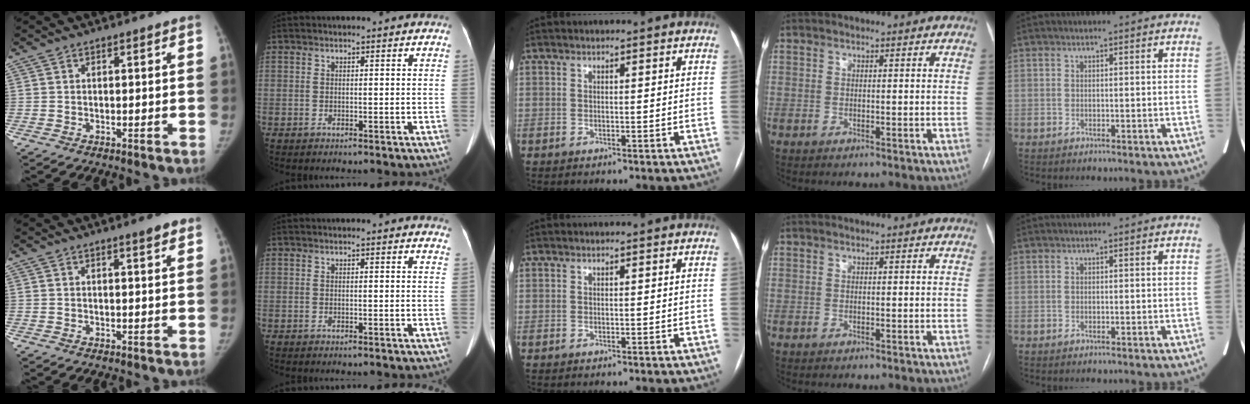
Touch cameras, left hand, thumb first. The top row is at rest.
{"thumb": {"total": 2.7, "force": [1.9, 0.3, 2.0], "torque": [-0.026, -0.010, 0.025]}, "index": {"total": 3.9, "force": [3.8, 0.7, 0.9], "torque": [-0.001, -0.009, 0.017]}}